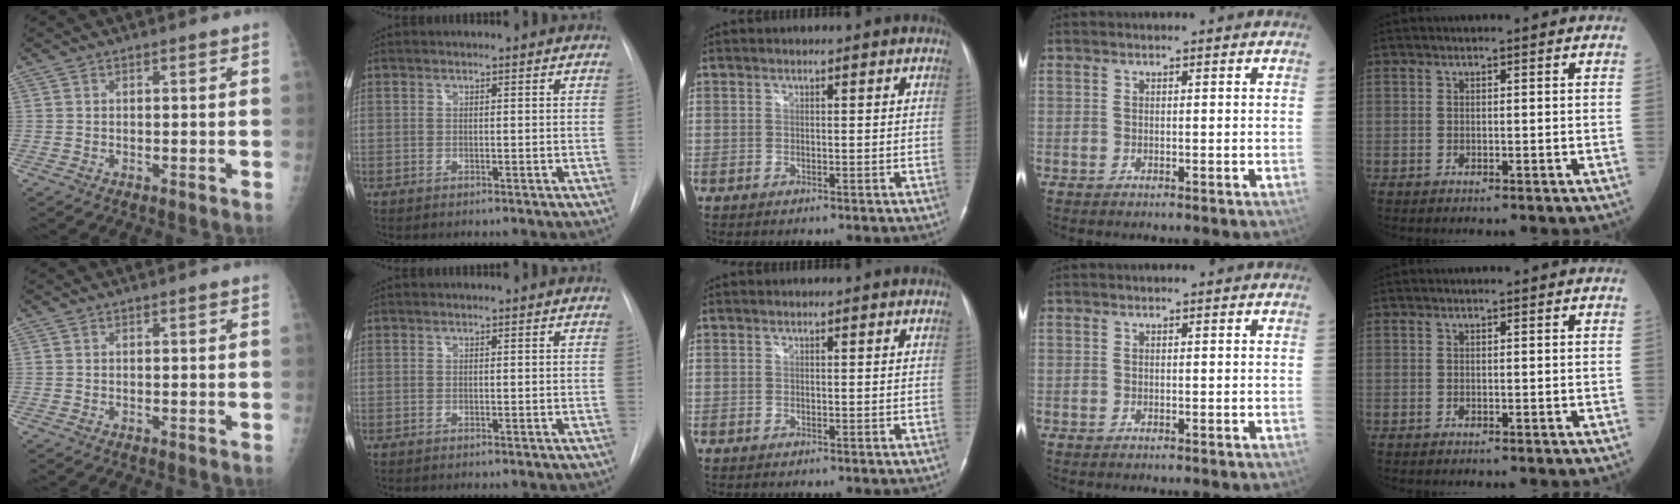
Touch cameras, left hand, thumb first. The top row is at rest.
{}